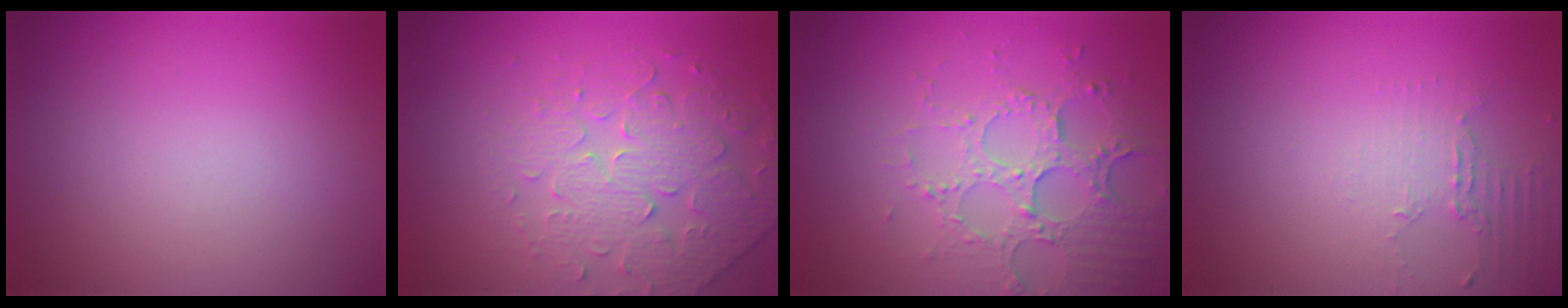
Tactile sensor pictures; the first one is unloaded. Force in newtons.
{"total": 4.3, "press": 4.0, "slide": 1.8}
{"total": 5.1, "press": 3.7, "slide": 3.5}
{"total": 2.1, "press": 1.5, "slide": 1.4}